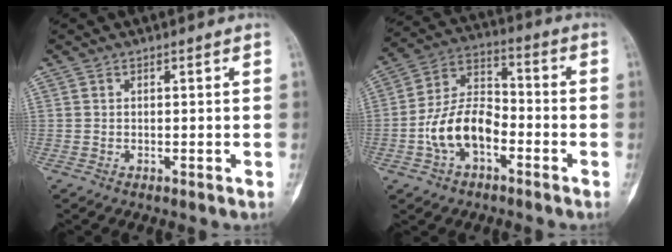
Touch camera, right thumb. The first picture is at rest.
{"total": 12.3, "force": [-4.0, 7.5, 8.9], "torque": [-0.152, 0.043, -0.081]}